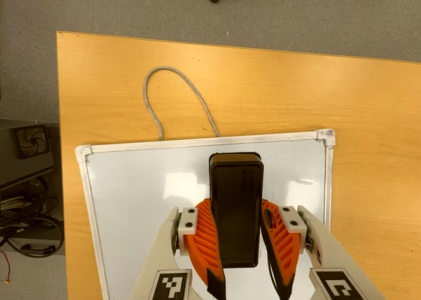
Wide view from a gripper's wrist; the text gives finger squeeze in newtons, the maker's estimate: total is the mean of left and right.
{"total": 9.2, "left": 7.9, "right": 10.5}